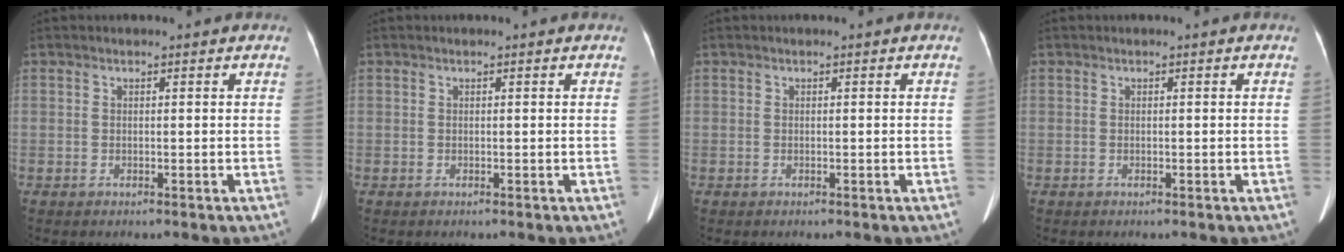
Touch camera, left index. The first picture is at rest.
{"total": 0.0}
{"total": 0.0}
{"total": 0.0}